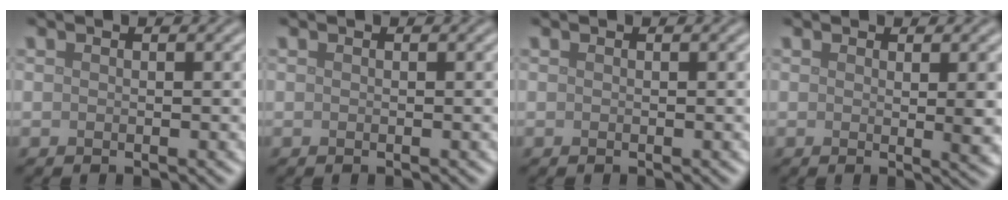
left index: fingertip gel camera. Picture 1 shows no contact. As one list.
[{"total": 0.0}, {"total": 0.0}, {"total": 2.9, "force": [0.6, 0.7, 2.7], "torque": [-0.031, -0.007, 0.009]}]